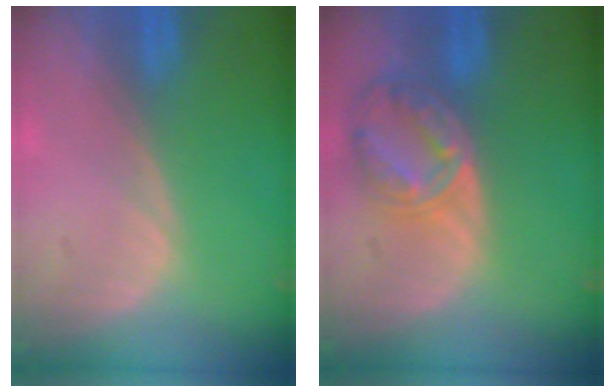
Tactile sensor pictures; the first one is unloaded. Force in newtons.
{"total": 8.2, "press": 7.0, "slide": 4.2}